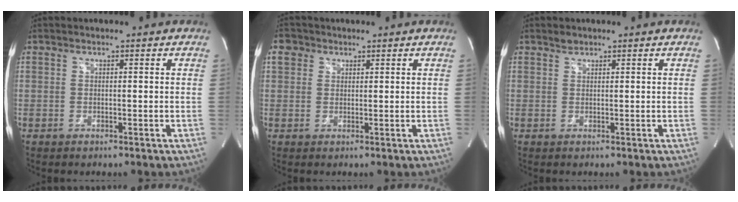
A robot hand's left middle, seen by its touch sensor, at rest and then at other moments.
{"total": 2.6, "force": [1.3, 2.1, 0.5], "torque": [-0.005, 0.010, 0.020]}
{"total": 0.8, "force": [0.8, 0.3, 0.1], "torque": [-0.003, -0.001, 0.013]}